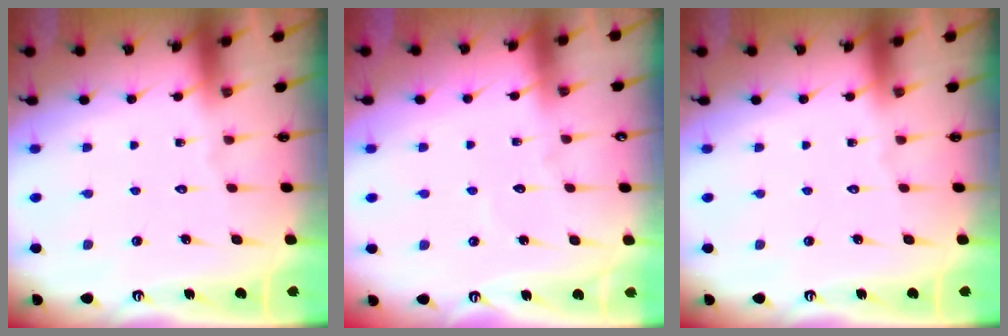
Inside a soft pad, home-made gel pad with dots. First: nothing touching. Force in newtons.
{"total": 3.9, "press": 3.8, "slide": 0.3}
{"total": 0.0}